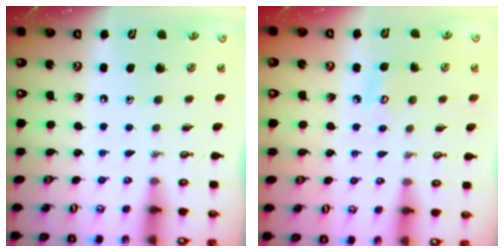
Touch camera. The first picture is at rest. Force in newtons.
{"total": 5.9, "press": 5.9, "slide": 0.5}